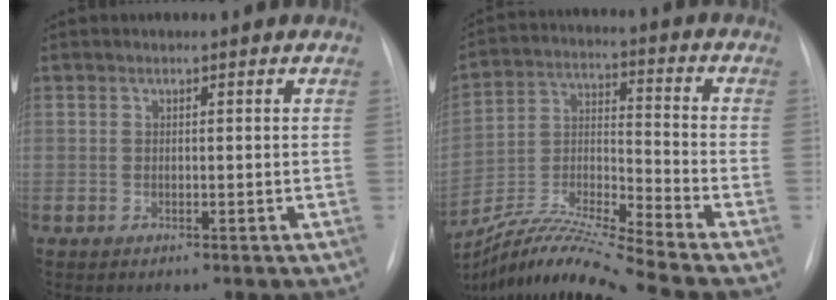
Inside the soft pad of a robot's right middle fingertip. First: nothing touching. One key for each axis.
{"total": 14.4, "fx": -13.0, "fy": -2.7, "fz": 5.4, "tx": -0.105, "ty": 0.002, "tz": -0.242}